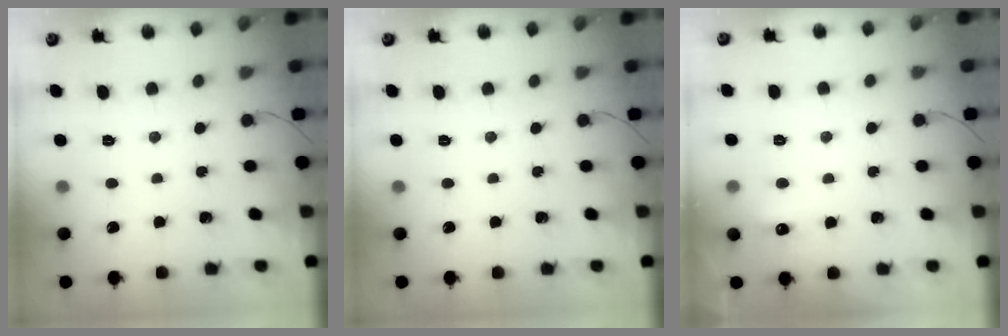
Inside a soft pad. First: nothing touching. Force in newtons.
{"total": 0.0}
{"total": 4.9, "press": 4.8, "slide": 1.2}